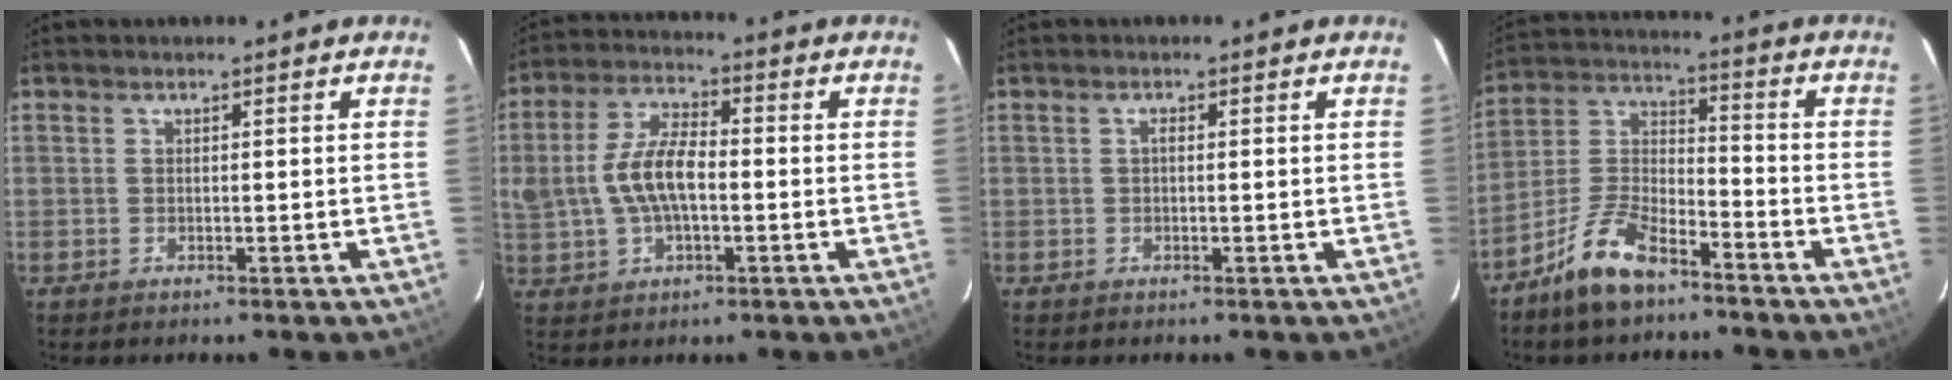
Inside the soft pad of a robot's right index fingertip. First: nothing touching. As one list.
[{"total": 10.1, "force": [-0.8, 5.1, 8.6], "torque": [-0.174, 0.013, -0.010]}, {"total": 0.6, "force": [0.0, 0.3, 0.6], "torque": [-0.010, 0.004, -0.001]}, {"total": 11.4, "force": [-8.0, 4.5, 6.8], "torque": [-0.152, 0.020, -0.154]}]